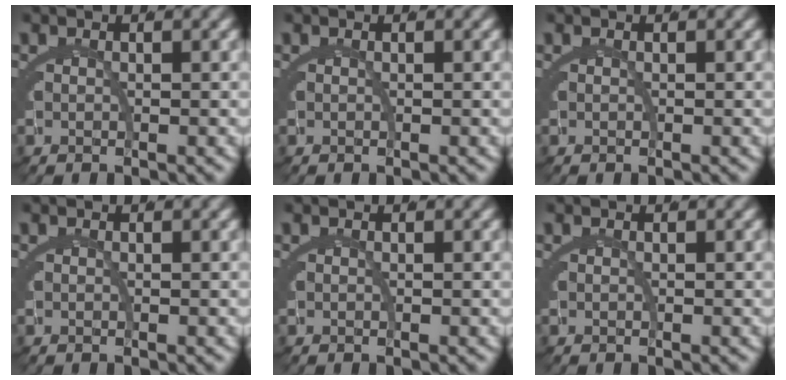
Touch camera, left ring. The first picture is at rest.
{"total": 0.0}
{"total": 0.0}
{"total": 0.0}
{"total": 0.0}
{"total": 0.0}